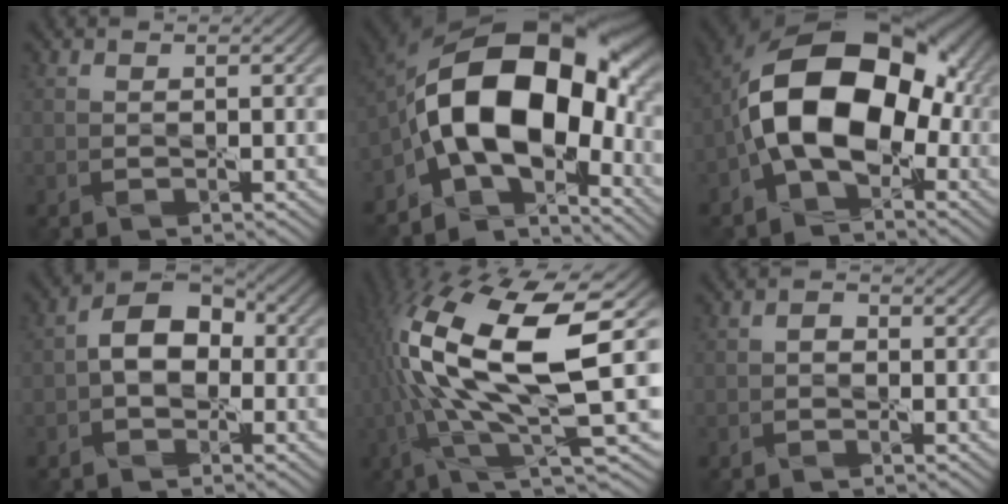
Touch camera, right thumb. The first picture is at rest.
{"total": 17.4, "force": [-2.8, 10.6, 13.4], "torque": [-0.212, 0.001, -0.060]}
{"total": 15.3, "force": [-1.8, 9.6, 11.8], "torque": [-0.201, 0.013, -0.045]}
{"total": 6.0, "force": [-0.5, 4.2, 4.3], "torque": [-0.071, 0.009, -0.018]}
{"total": 17.0, "force": [1.1, 5.0, 16.2], "torque": [-0.342, 0.008, 0.024]}
{"total": 1.0, "force": [-0.3, 0.8, 0.6], "torque": [-0.010, 0.000, -0.009]}